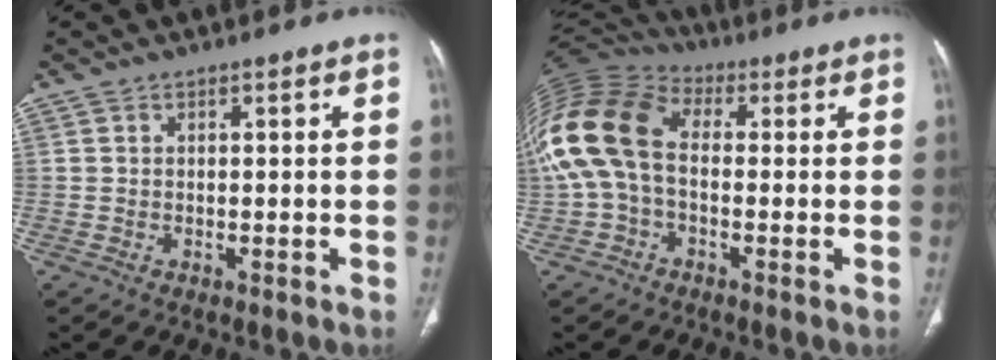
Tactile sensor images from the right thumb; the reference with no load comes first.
{"total": 16.4, "force": [0.1, 10.6, 12.5], "torque": [-0.273, 0.039, -0.007]}